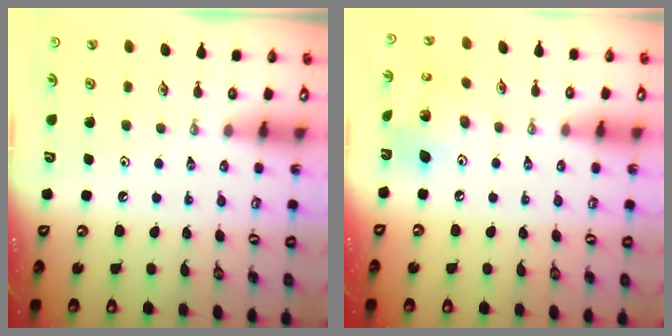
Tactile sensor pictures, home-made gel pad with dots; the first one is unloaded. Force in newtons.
{"total": 11.3, "press": 11.3, "slide": 0.9}